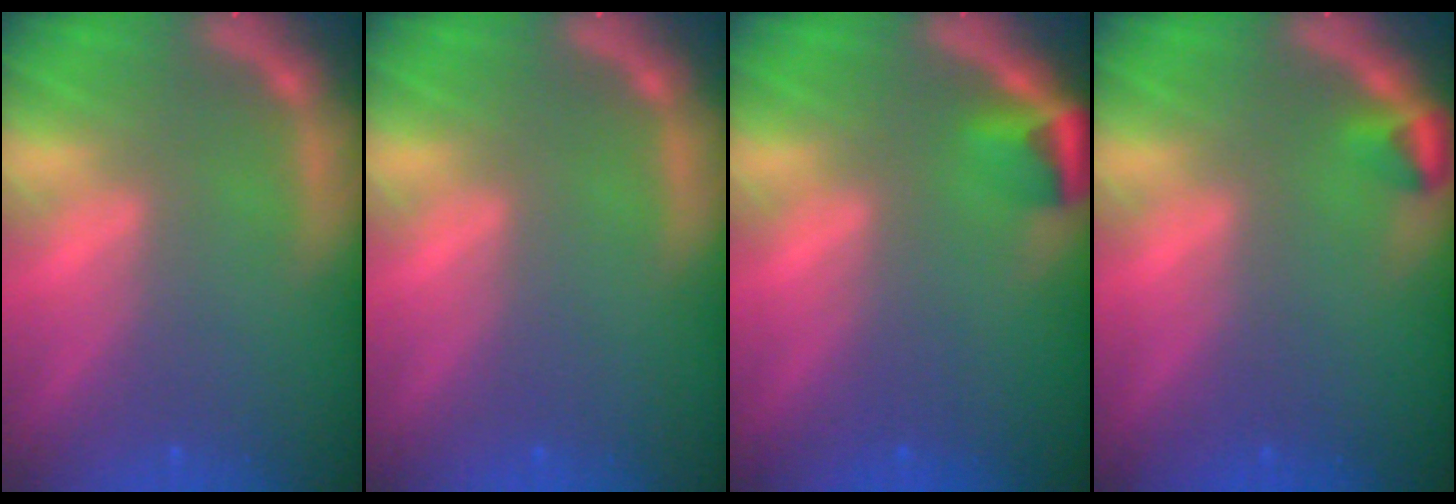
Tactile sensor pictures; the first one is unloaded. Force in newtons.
{"total": 0.0}
{"total": 2.4}
{"total": 1.5}